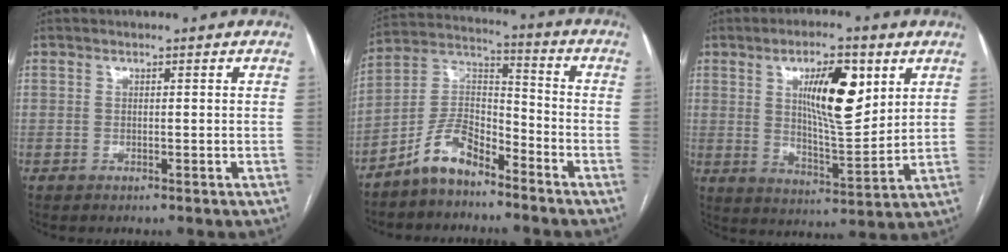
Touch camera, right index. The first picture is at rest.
{"total": 9.0, "force": [-6.8, 3.7, 4.7], "torque": [-0.099, 0.023, -0.134]}
{"total": 12.3, "force": [4.6, 3.2, 11.0], "torque": [-0.184, 0.001, 0.081]}